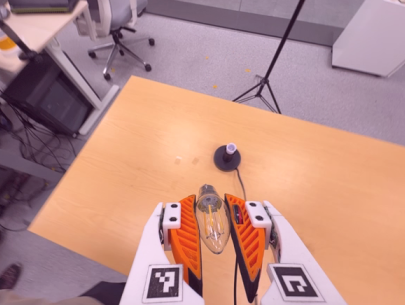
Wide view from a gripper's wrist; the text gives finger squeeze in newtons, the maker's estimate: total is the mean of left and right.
{"total": 20.4, "left": 21.8, "right": 19.0}